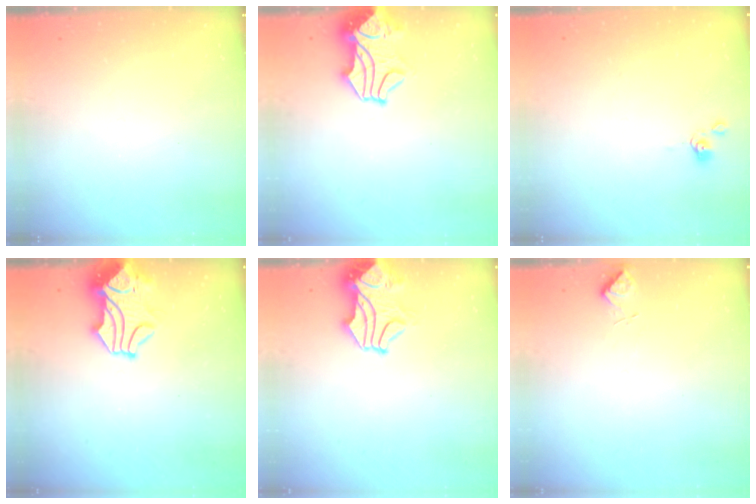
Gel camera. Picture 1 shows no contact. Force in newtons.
{"total": 2.4, "press": 2.1, "slide": 1.2}
{"total": 0.0}
{"total": 1.4, "press": 0.6, "slide": 1.3}
{"total": 1.7, "press": 1.1, "slide": 1.2}
{"total": 1.5, "press": 1.3, "slide": 0.8}